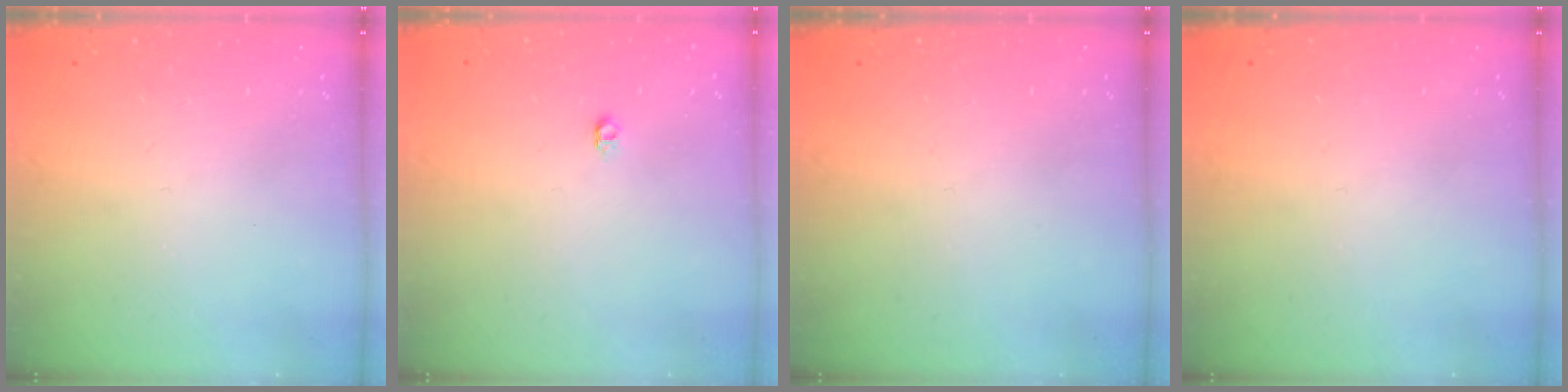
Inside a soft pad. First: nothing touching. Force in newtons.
{"total": 3.7, "press": 3.7, "slide": 0.4}
{"total": 0.0}
{"total": 0.0}